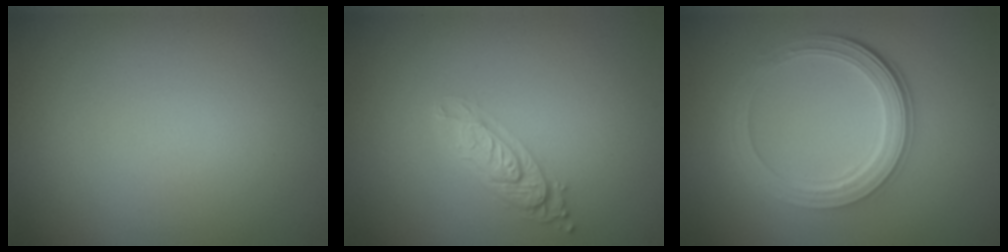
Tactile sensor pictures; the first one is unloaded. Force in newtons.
{"total": 3.2, "press": 2.3, "slide": 2.2}
{"total": 5.0, "press": 3.8, "slide": 3.2}